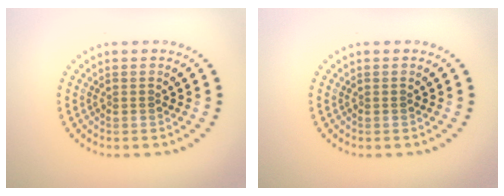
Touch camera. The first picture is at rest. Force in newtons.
{"total": 0.0}